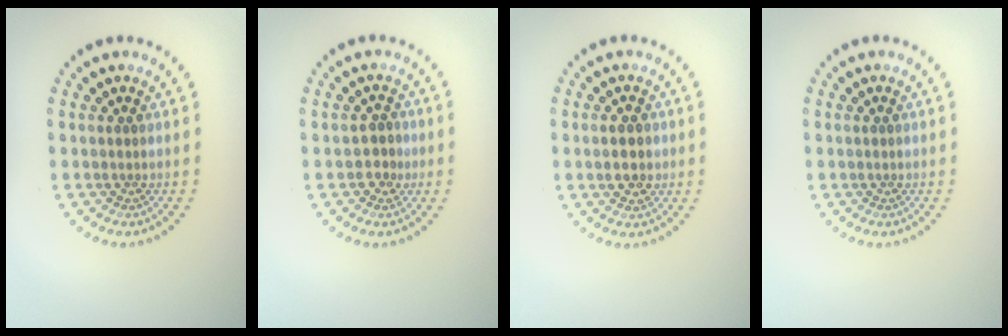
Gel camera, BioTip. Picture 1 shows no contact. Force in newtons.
{"total": 1.8, "press": 1.7, "slide": 0.6}
{"total": 2.5, "press": 2.4, "slide": 0.2}
{"total": 0.0}